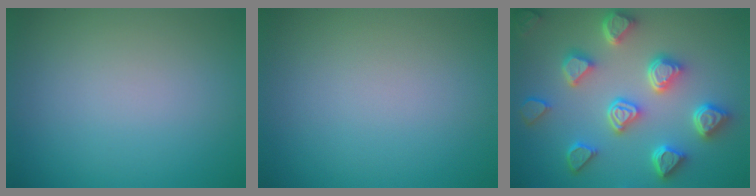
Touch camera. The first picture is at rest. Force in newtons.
{"total": 0.0}
{"total": 7.0, "press": 5.8, "slide": 3.9}